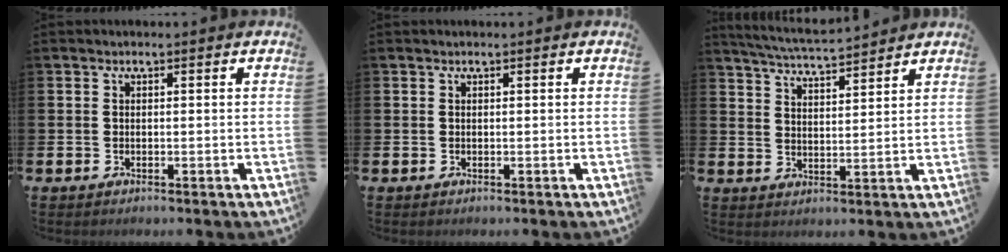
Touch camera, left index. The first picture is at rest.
{"total": 0.0}
{"total": 5.2, "force": [5.2, -0.1, 0.8], "torque": [-0.036, -0.030, 0.092]}